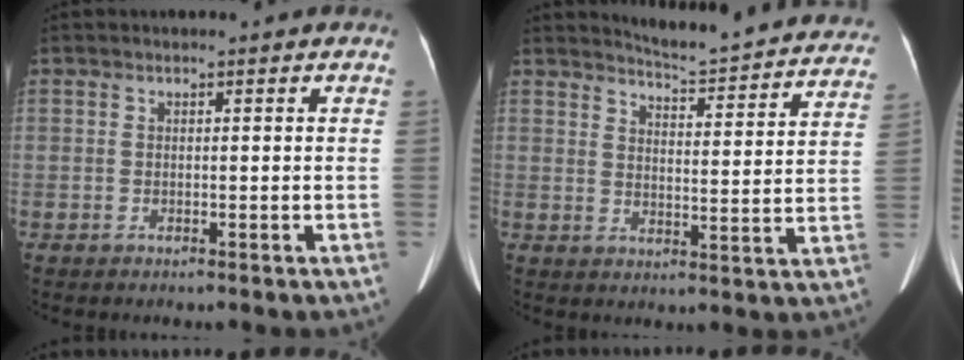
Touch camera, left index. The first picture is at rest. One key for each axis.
{"total": 18.3, "fx": 17.4, "fy": 2.1, "fz": 5.2, "tx": -0.063, "ty": -0.056, "tz": 0.201}